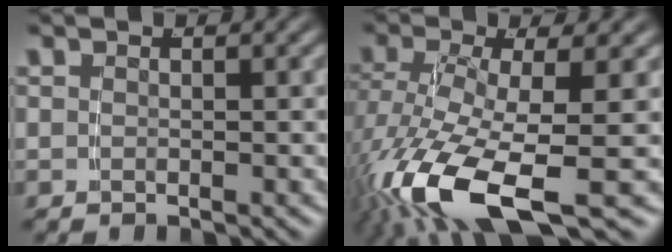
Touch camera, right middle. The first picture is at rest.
{"total": 9.2, "force": [-4.2, 3.3, 7.5], "torque": [-0.171, -0.054, -0.035]}